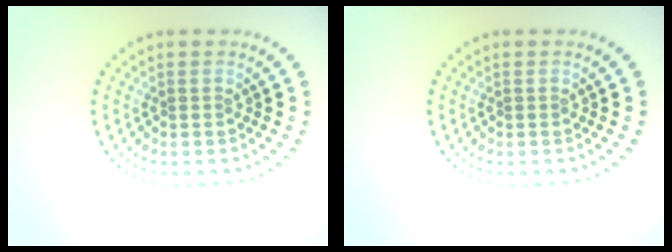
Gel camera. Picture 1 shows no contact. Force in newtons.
{"total": 0.0}